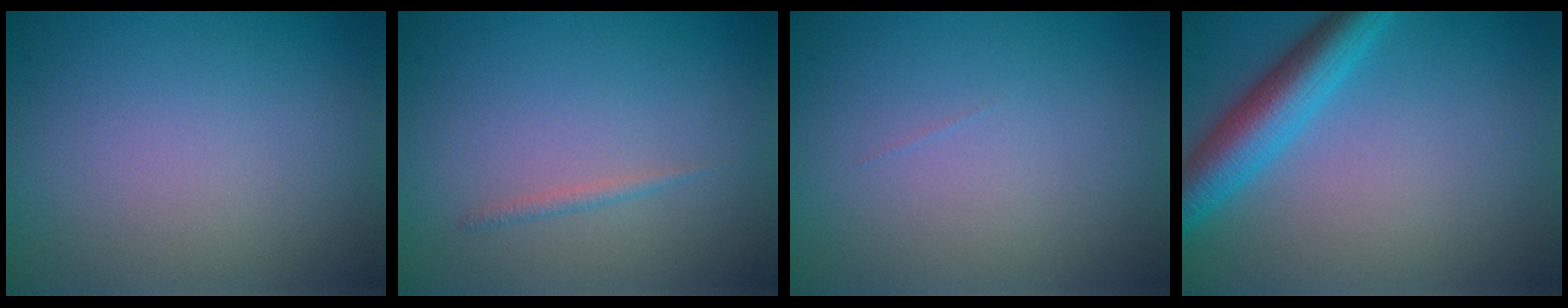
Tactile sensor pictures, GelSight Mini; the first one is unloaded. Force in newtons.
{"total": 0.7, "press": 0.7, "slide": 0.1}
{"total": 0.0}
{"total": 5.4, "press": 5.4, "slide": 0.2}